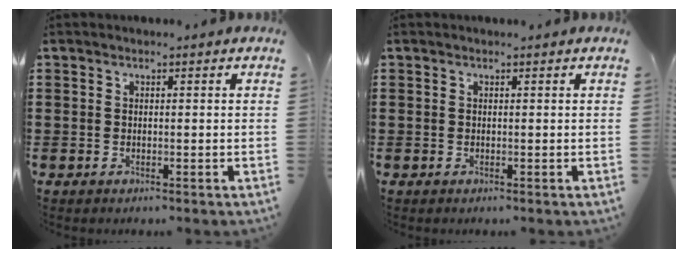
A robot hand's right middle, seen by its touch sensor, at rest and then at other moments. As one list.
[{"total": 0.0}]